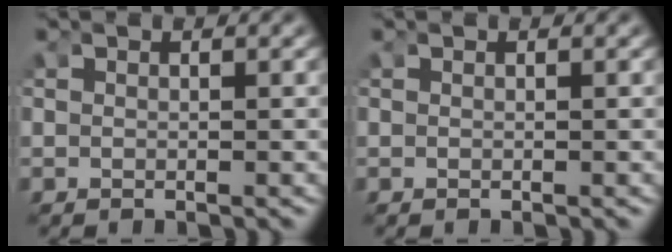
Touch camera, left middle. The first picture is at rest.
{"total": 0.0}